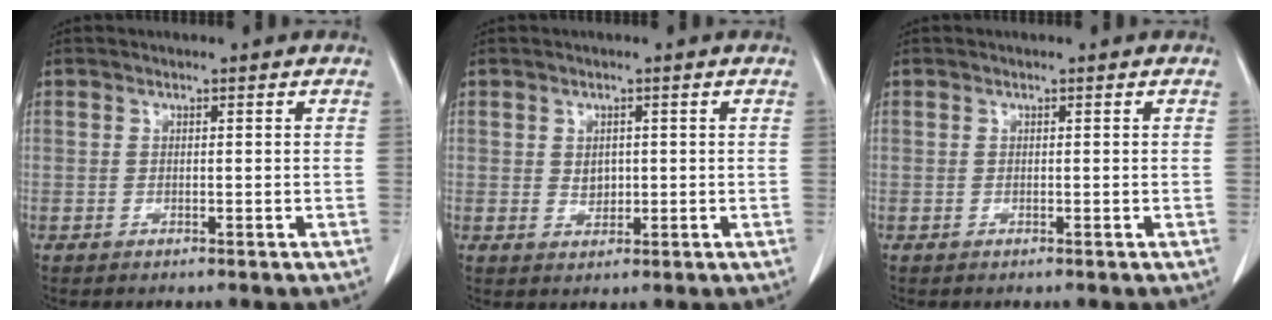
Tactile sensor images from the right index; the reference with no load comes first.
{"total": 2.0, "force": [0.3, 1.6, 1.2], "torque": [-0.018, -0.001, 0.011]}
{"total": 0.0}